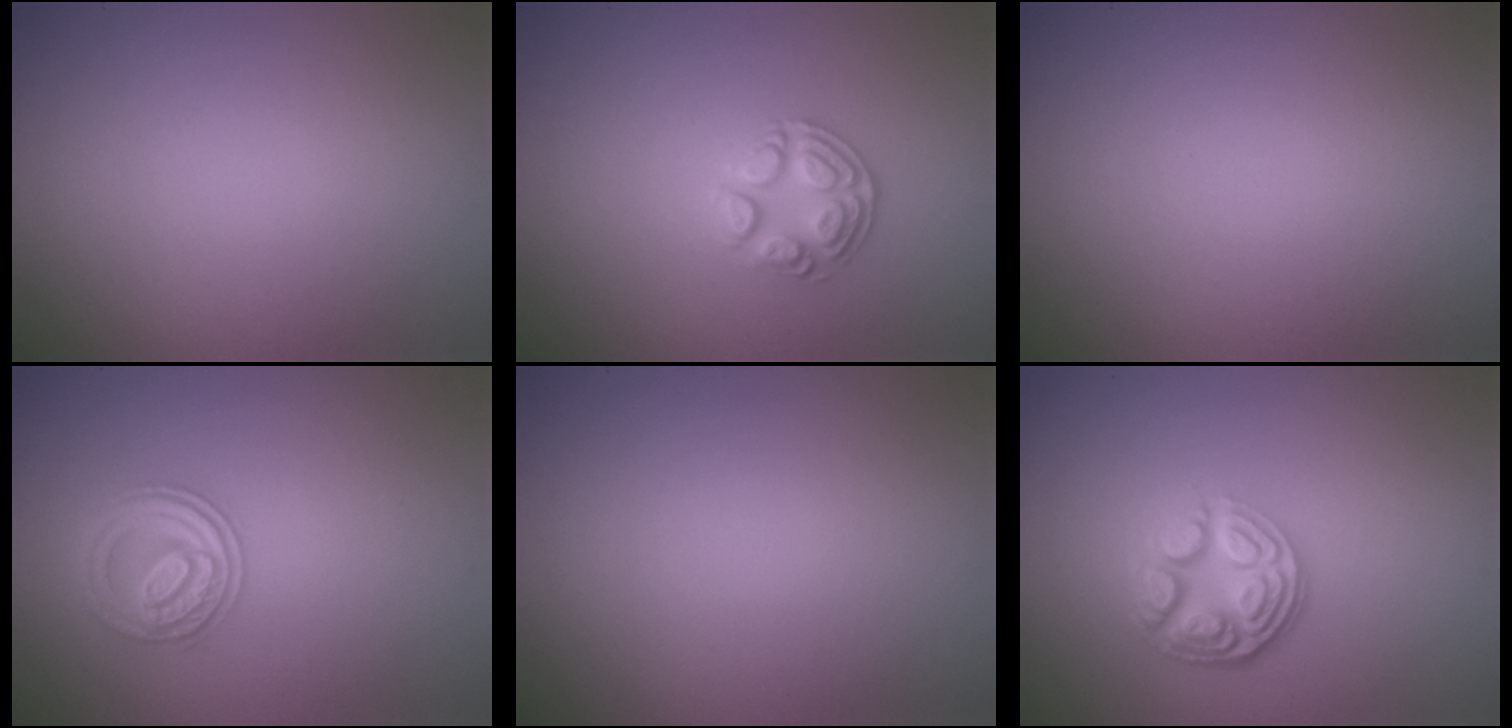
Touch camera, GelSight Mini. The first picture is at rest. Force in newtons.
{"total": 2.8, "press": 2.6, "slide": 1.2}
{"total": 0.0}
{"total": 2.7, "press": 2.6, "slide": 0.3}
{"total": 0.0}
{"total": 4.9, "press": 3.4, "slide": 3.5}